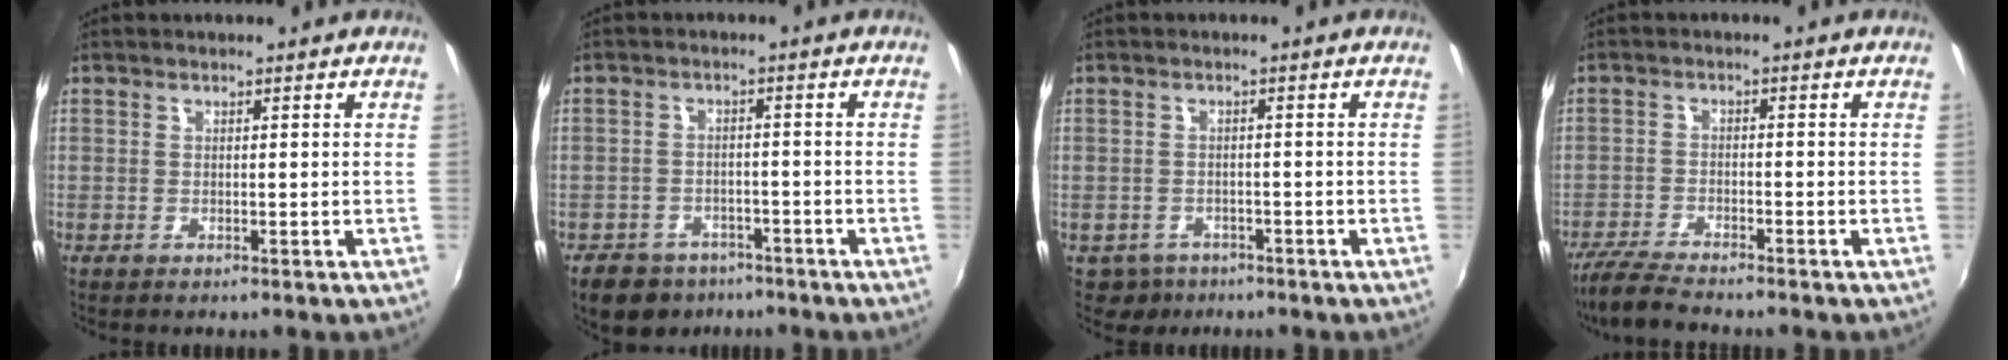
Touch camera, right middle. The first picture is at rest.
{"total": 9.8, "force": [-7.2, 5.9, 3.2], "torque": [-0.085, 0.005, -0.101]}
{"total": 3.7, "force": [-2.3, 2.8, 0.5], "torque": [-0.021, -0.001, -0.033]}
{"total": 6.9, "force": [-6.2, 0.6, 3.0], "torque": [-0.083, -0.023, -0.115]}